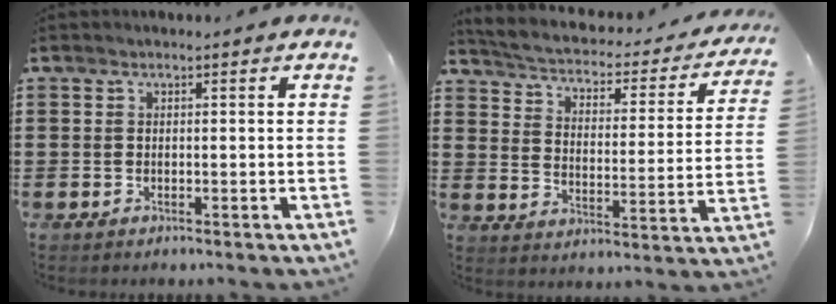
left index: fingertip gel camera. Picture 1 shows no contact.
{"total": 2.4, "force": [2.1, 0.4, 1.1], "torque": [-0.039, -0.026, 0.024]}